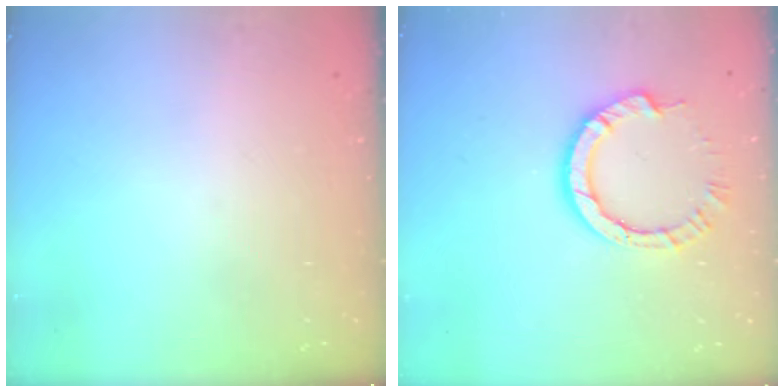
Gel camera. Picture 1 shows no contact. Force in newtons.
{"total": 9.2, "press": 9.1, "slide": 0.8}